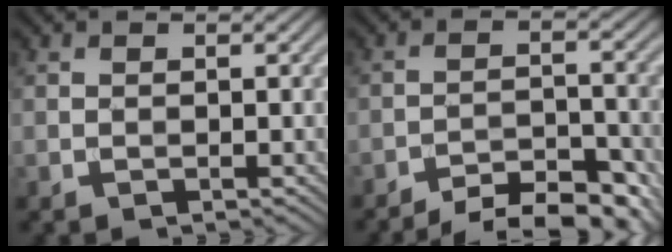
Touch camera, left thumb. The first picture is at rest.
{"total": 8.4, "force": [-7.1, 2.4, 3.9], "torque": [-0.053, 0.008, -0.107]}